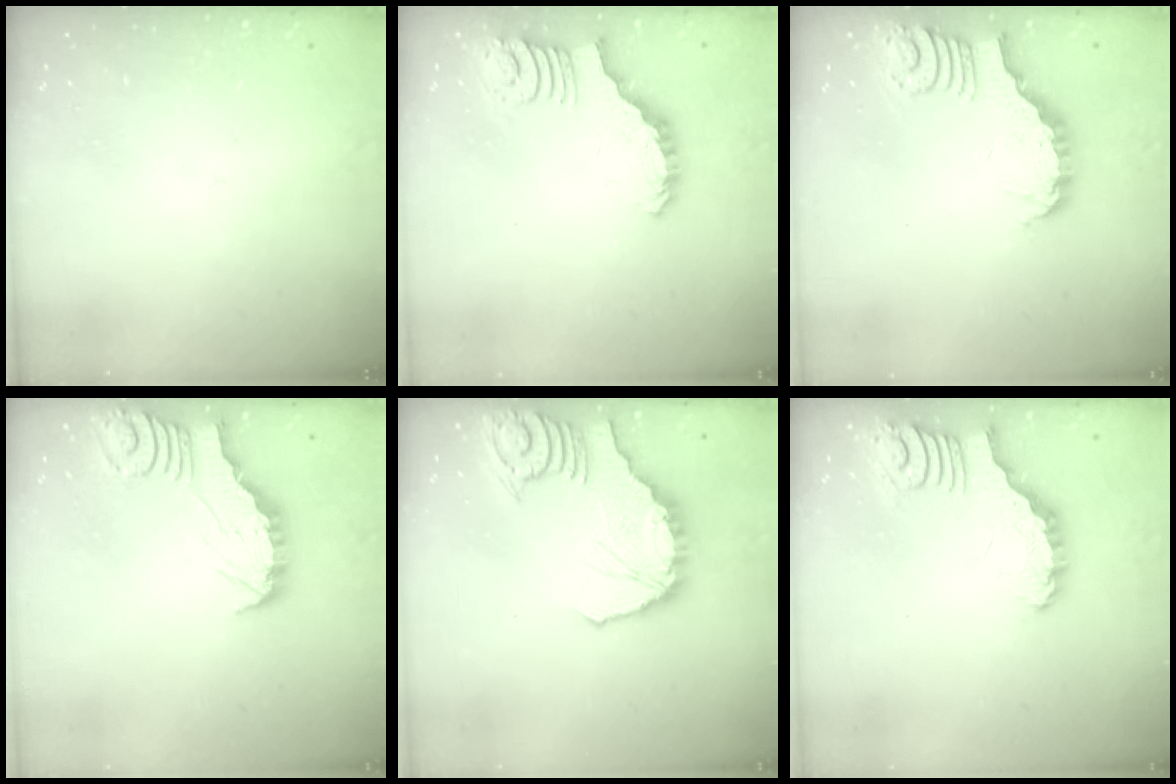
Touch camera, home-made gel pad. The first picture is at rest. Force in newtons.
{"total": 2.7, "press": 2.7, "slide": 0.5}
{"total": 3.7, "press": 3.7, "slide": 0.1}
{"total": 2.7, "press": 2.7, "slide": 0.2}
{"total": 15.5, "press": 15.3, "slide": 1.8}
{"total": 3.3, "press": 3.3, "slide": 0.4}